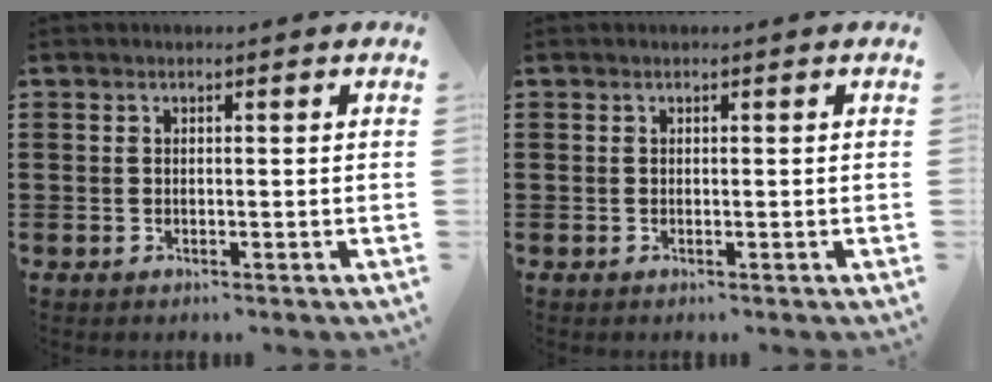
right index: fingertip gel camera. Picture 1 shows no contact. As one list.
[{"total": 0.0}]